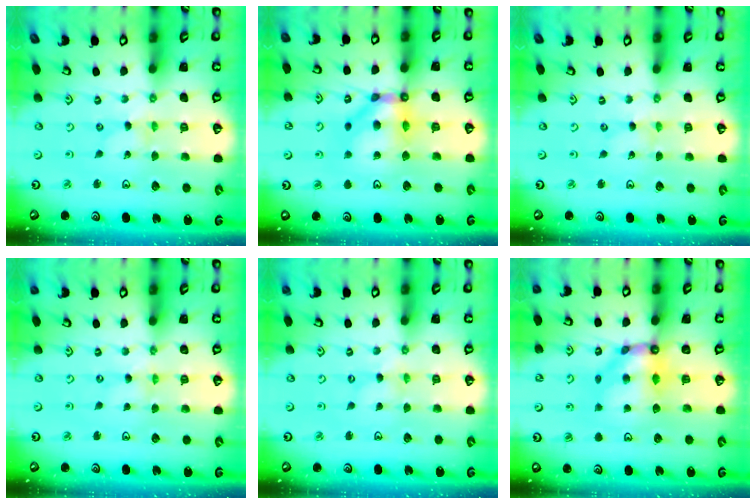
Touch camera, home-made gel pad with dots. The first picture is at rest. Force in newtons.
{"total": 11.2, "press": 11.0, "slide": 2.4}
{"total": 0.0}
{"total": 0.0}
{"total": 0.0}
{"total": 9.3, "press": 9.3, "slide": 1.1}